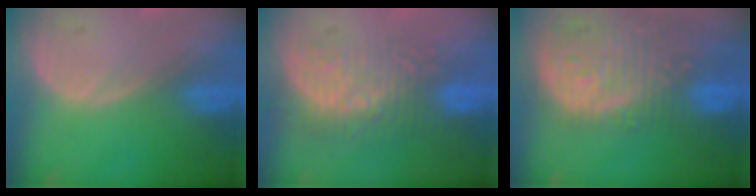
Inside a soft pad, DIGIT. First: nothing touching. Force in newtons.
{"total": 9.1, "press": 8.4, "slide": 3.5}
{"total": 14.0, "press": 11.5, "slide": 7.9}